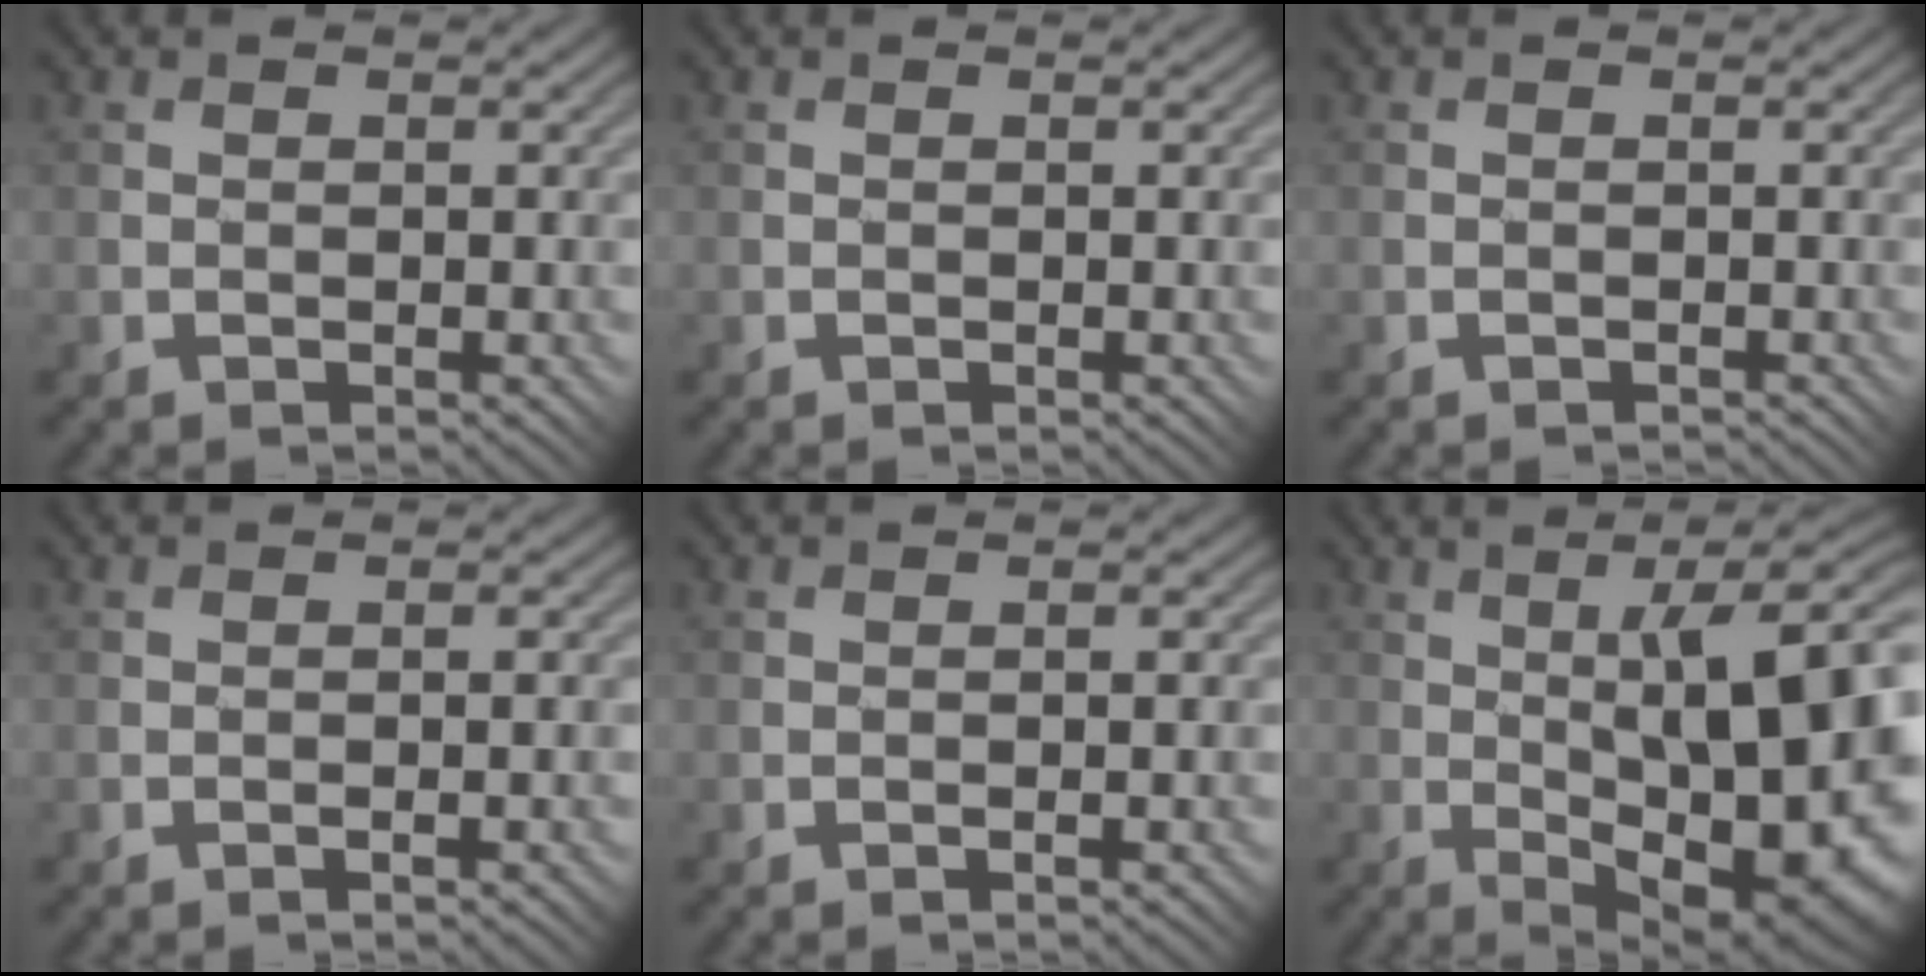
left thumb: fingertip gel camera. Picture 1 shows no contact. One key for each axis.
{"total": 0.0}
{"total": 0.5, "fx": -0.2, "fy": -0.3, "fz": -0.4, "tx": 0.007, "ty": 0.004, "tz": -0.006}
{"total": 1.9, "fx": -0.9, "fy": 0.5, "fz": 1.5, "tx": -0.014, "ty": 0.010, "tz": -0.008}
{"total": 1.5, "fx": -0.8, "fy": 0.5, "fz": 1.2, "tx": -0.012, "ty": 0.008, "tz": -0.007}
{"total": 16.9, "fx": 1.6, "fy": 5.4, "fz": 15.9, "tx": -0.199, "ty": 0.030, "tz": 0.023}